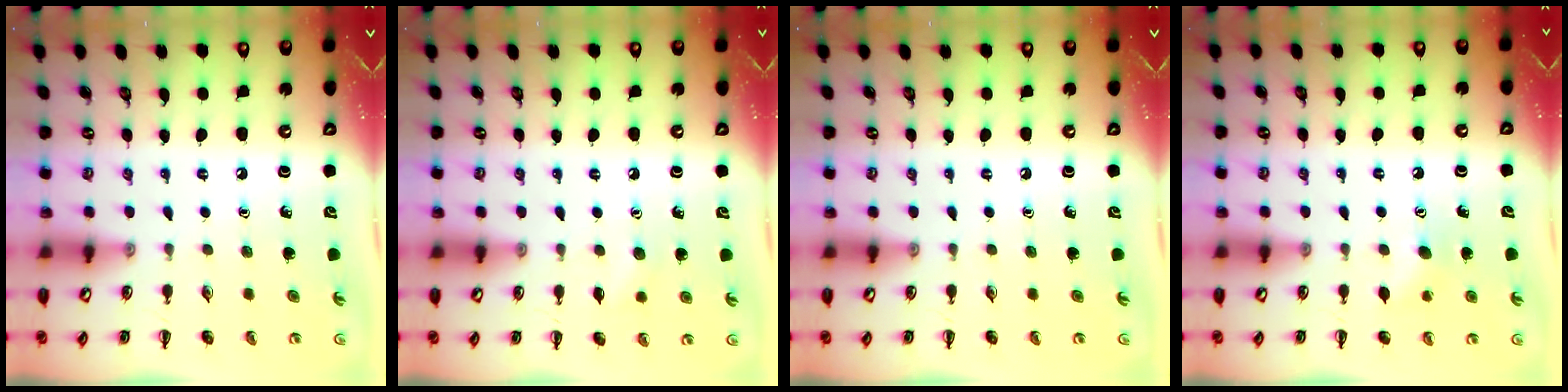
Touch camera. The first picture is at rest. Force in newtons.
{"total": 4.5, "press": 4.4, "slide": 0.9}
{"total": 0.0}
{"total": 5.6, "press": 5.4, "slide": 1.4}